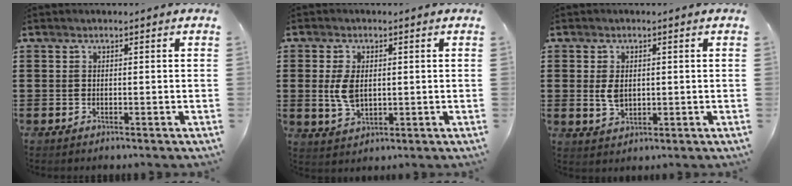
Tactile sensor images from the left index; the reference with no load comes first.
{"total": 5.0, "force": [0.6, 2.9, 4.0], "torque": [-0.104, 0.000, 0.003]}
{"total": 3.4, "force": [0.4, 2.1, 2.6], "torque": [-0.061, 0.002, 0.005]}